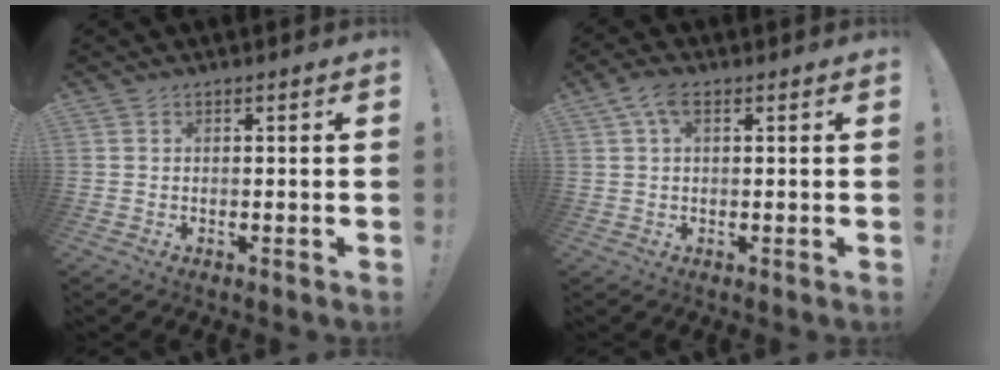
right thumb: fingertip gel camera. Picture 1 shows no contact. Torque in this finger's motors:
{"motor_torque": [-0.44, 1.31, 0.25, 0.23, 0.32]}